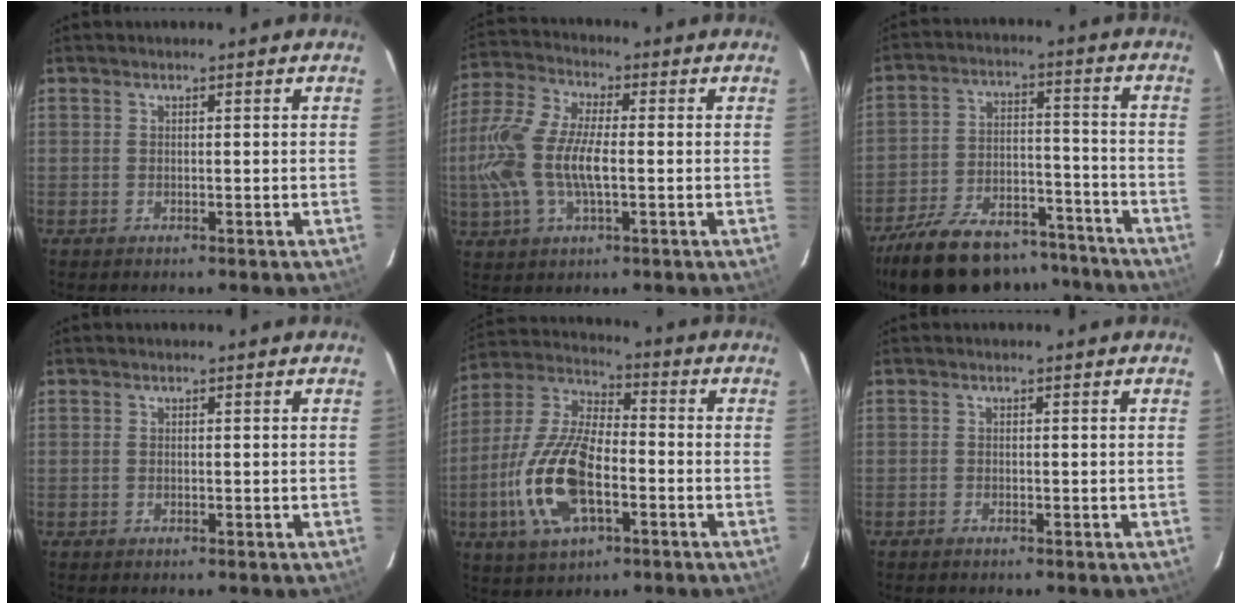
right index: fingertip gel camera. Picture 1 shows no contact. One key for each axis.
{"total": 14.1, "fx": -1.3, "fy": 6.0, "fz": 12.6, "tx": -0.278, "ty": 0.009, "tz": -0.027}
{"total": 23.3, "fx": -18.4, "fy": 9.7, "fz": 10.5, "tx": -0.214, "ty": 0.008, "tz": -0.265}
{"total": 0.0}
{"total": 16.8, "fx": -5.1, "fy": 7.5, "fz": 14.2, "tx": -0.308, "ty": -0.002, "tz": -0.095}
{"total": 0.5, "fx": -0.5, "fy": 0.2, "fz": 0.0, "tx": -0.003, "ty": -0.001, "tz": -0.011}